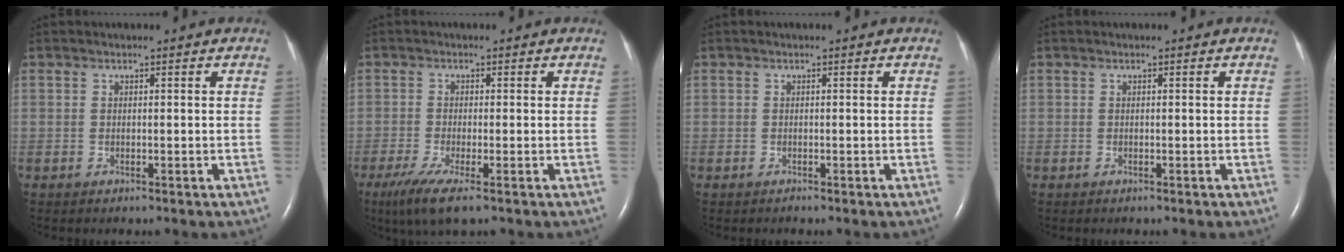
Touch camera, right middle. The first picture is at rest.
{"total": 5.5, "force": [-3.2, 0.6, 4.4], "torque": [-0.091, -0.020, -0.059]}
{"total": 0.0}
{"total": 0.0}